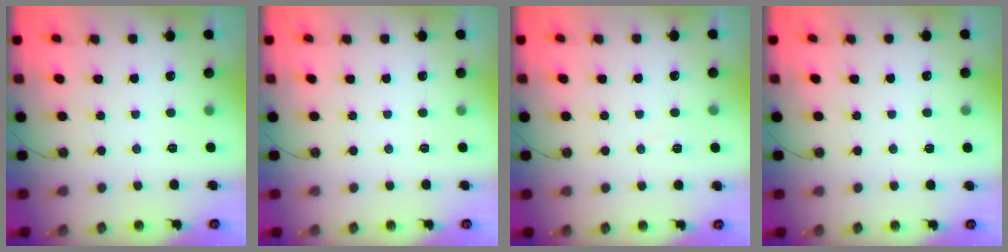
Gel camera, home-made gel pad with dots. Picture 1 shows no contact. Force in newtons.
{"total": 0.0}
{"total": 5.6, "press": 3.4, "slide": 4.5}
{"total": 2.0, "press": 0.8, "slide": 1.8}